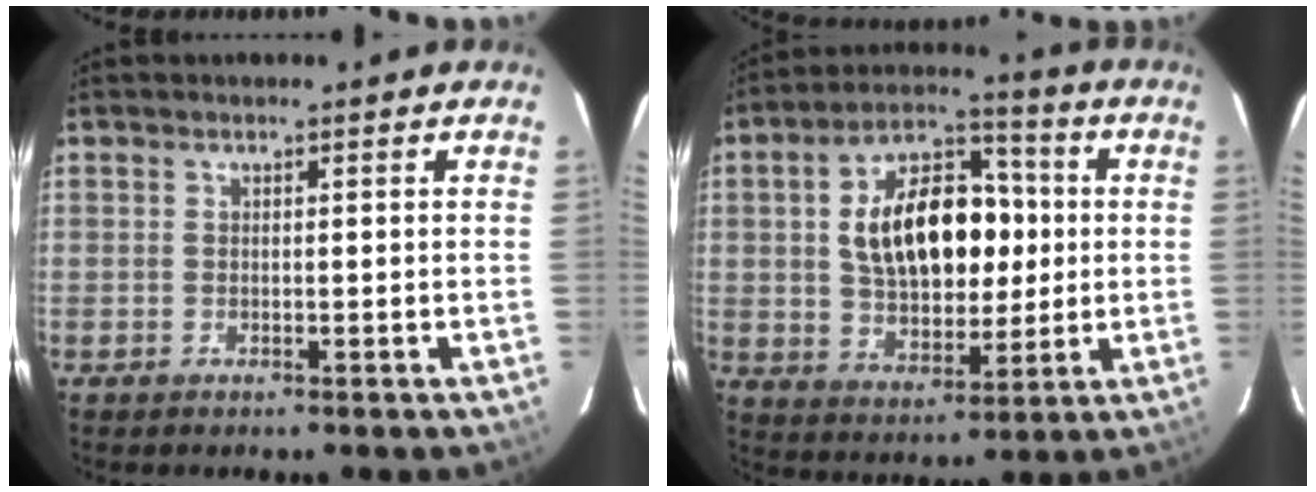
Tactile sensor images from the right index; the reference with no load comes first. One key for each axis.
{"total": 17.2, "fx": 1.9, "fy": 10.3, "fz": 13.6, "tx": -0.241, "ty": 0.031, "tz": 0.040}